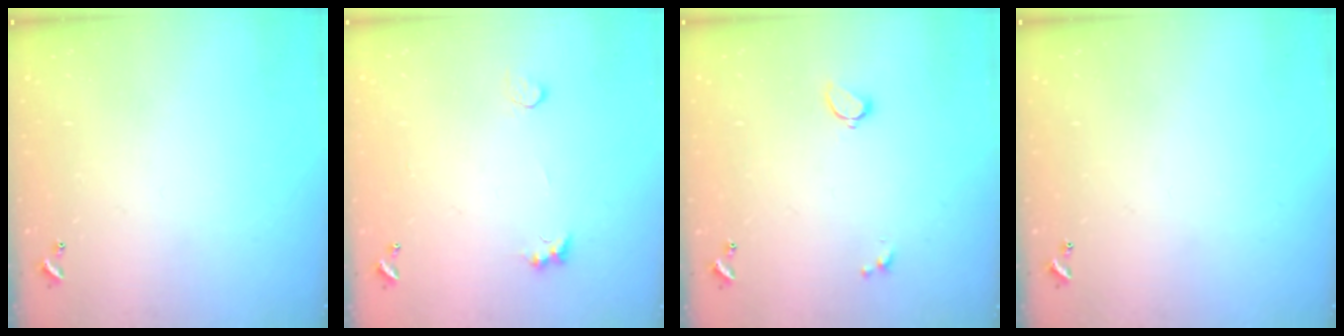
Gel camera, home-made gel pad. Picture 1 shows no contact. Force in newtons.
{"total": 1.5, "press": 1.3, "slide": 0.7}
{"total": 1.5, "press": 1.4, "slide": 0.3}
{"total": 0.0}